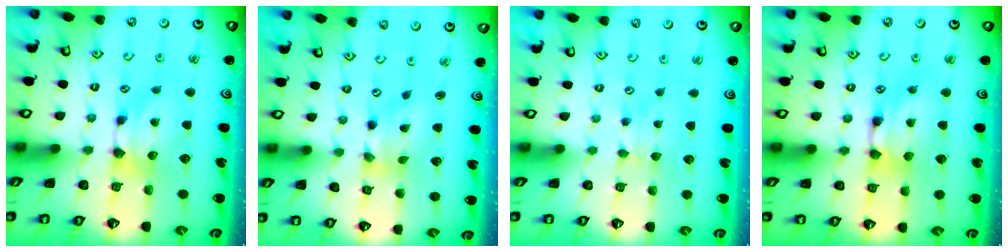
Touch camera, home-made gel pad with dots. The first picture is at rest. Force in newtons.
{"total": 2.7, "press": 2.3, "slide": 1.4}
{"total": 1.6, "press": 1.5, "slide": 0.5}
{"total": 2.2, "press": 2.2, "slide": 0.1}